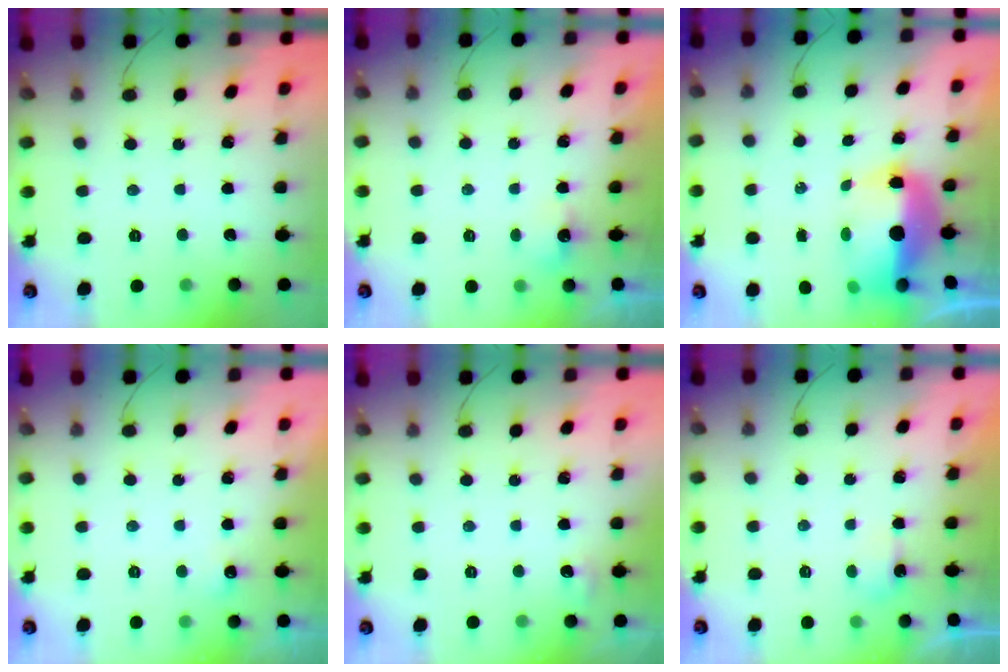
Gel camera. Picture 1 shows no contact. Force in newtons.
{"total": 1.7, "press": 1.5, "slide": 0.7}
{"total": 10.7, "press": 10.5, "slide": 2.3}
{"total": 3.5, "press": 1.7, "slide": 3.0}
{"total": 4.0, "press": 3.8, "slide": 1.2}
{"total": 2.9, "press": 2.8, "slide": 0.6}